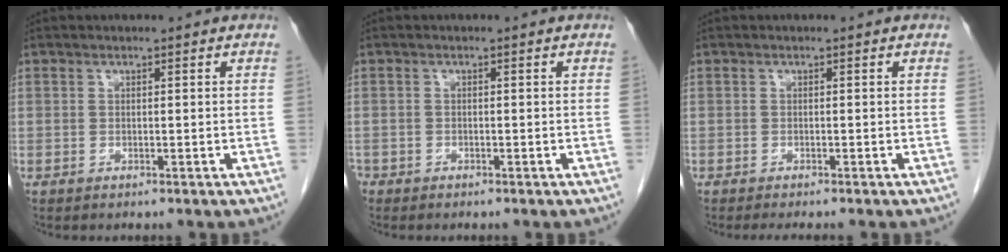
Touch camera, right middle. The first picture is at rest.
{"total": 1.2, "force": [-1.0, 0.8, 0.2], "torque": [-0.010, 0.000, -0.018]}
{"total": 2.5, "force": [-2.2, 0.1, 1.3], "torque": [-0.013, -0.004, -0.029]}